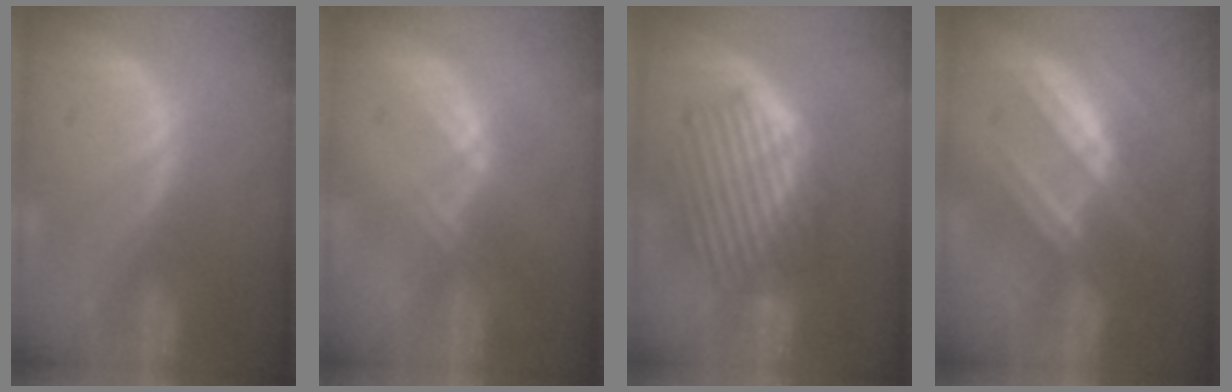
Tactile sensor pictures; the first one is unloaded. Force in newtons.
{"total": 1.9, "press": 1.8, "slide": 0.8}
{"total": 9.1, "press": 8.2, "slide": 4.0}
{"total": 7.4, "press": 6.8, "slide": 3.0}